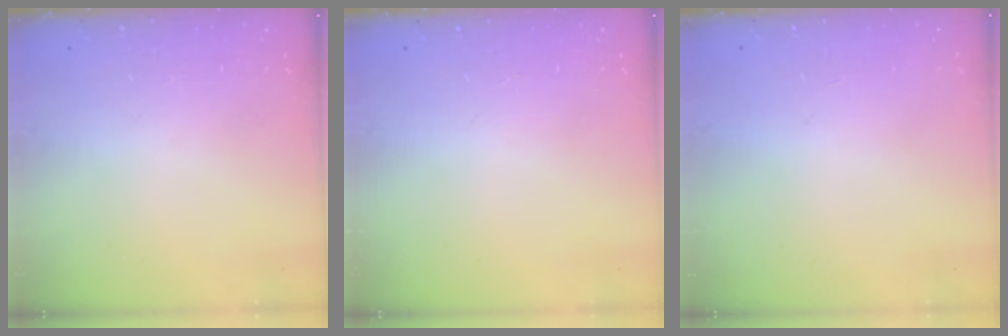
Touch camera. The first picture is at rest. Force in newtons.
{"total": 0.0}
{"total": 0.9, "press": 0.9, "slide": 0.1}